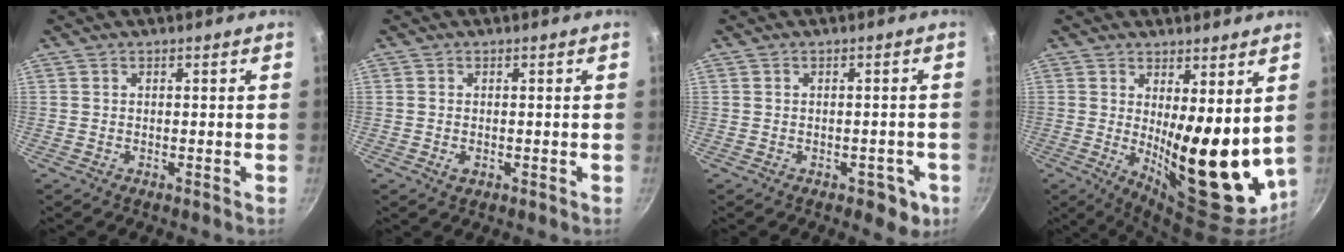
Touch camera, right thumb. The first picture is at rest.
{"total": 1.5, "force": [-0.4, 1.0, 1.1], "torque": [-0.019, -0.002, -0.006]}
{"total": 4.8, "force": [-1.9, 3.1, 3.2], "torque": [-0.010, 0.019, -0.008]}
{"total": 16.7, "force": [2.1, 6.1, 15.4], "torque": [-0.183, -0.051, 0.046]}